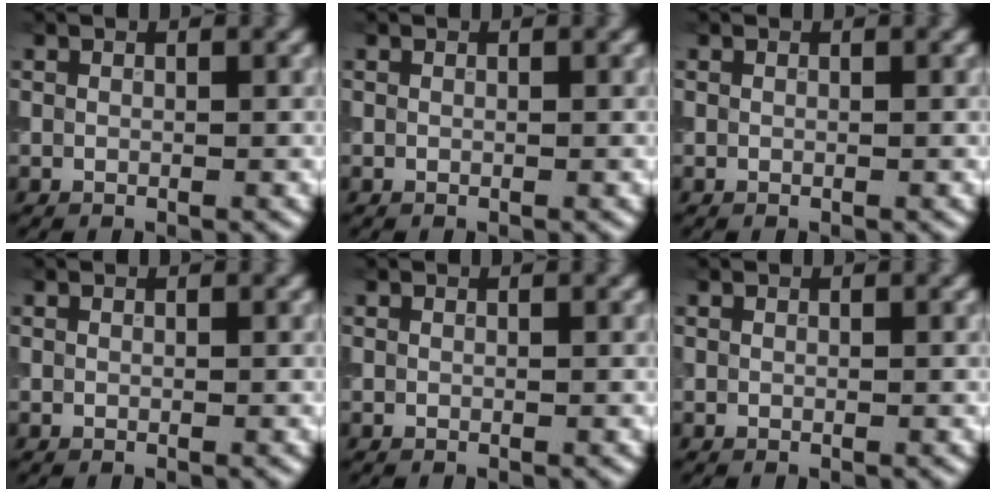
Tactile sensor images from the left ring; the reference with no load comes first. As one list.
[{"total": 0.0}, {"total": 0.0}, {"total": 0.0}, {"total": 0.0}, {"total": 0.0}]